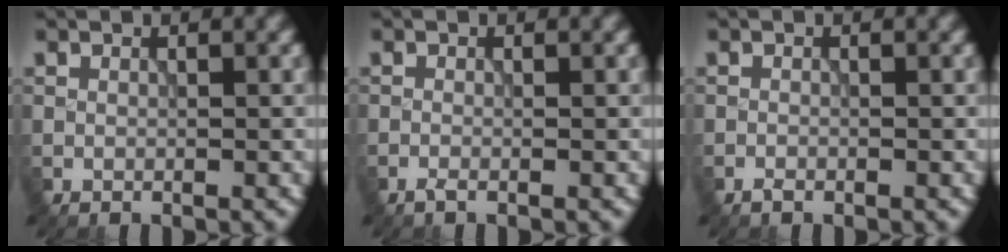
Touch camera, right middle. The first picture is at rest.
{"total": 0.9, "force": [-0.6, 0.2, 0.6], "torque": [-0.013, 0.000, -0.012]}
{"total": 0.6, "force": [-0.5, 0.3, 0.3], "torque": [-0.005, 0.001, -0.010]}